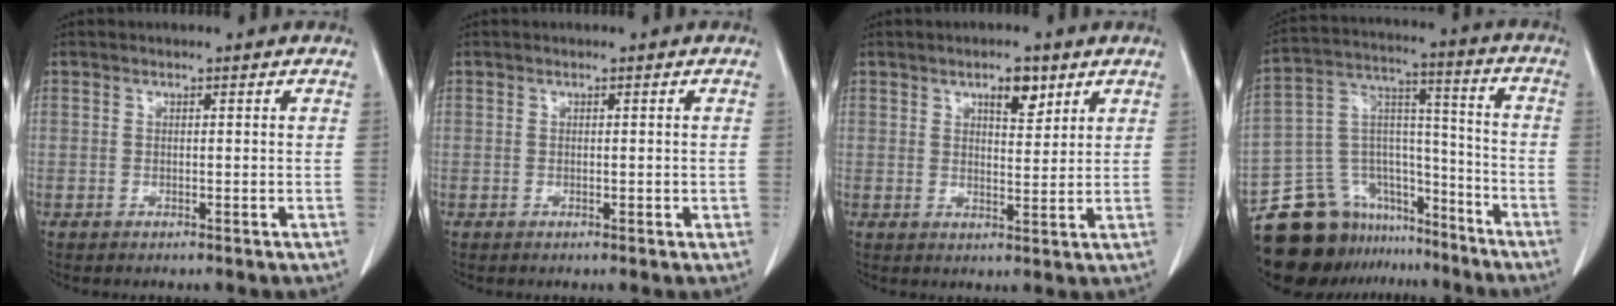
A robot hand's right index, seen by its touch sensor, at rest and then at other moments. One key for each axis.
{"total": 0.8, "fx": -0.1, "fy": 0.4, "fz": 0.7, "tx": -0.008, "ty": 0.000, "tz": 0.001}
{"total": 4.4, "fx": 2.6, "fy": 1.5, "fz": 3.2, "tx": -0.051, "ty": -0.003, "tz": 0.041}
{"total": 17.7, "fx": -14.1, "fy": 9.5, "fz": 5.1, "tx": -0.091, "ty": 0.076, "tz": -0.234}